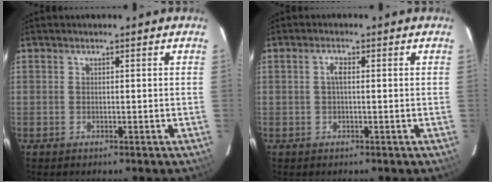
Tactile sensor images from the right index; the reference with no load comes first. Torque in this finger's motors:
{"motor_torque": [0.15, -0.08, 0.18, 0.04]}